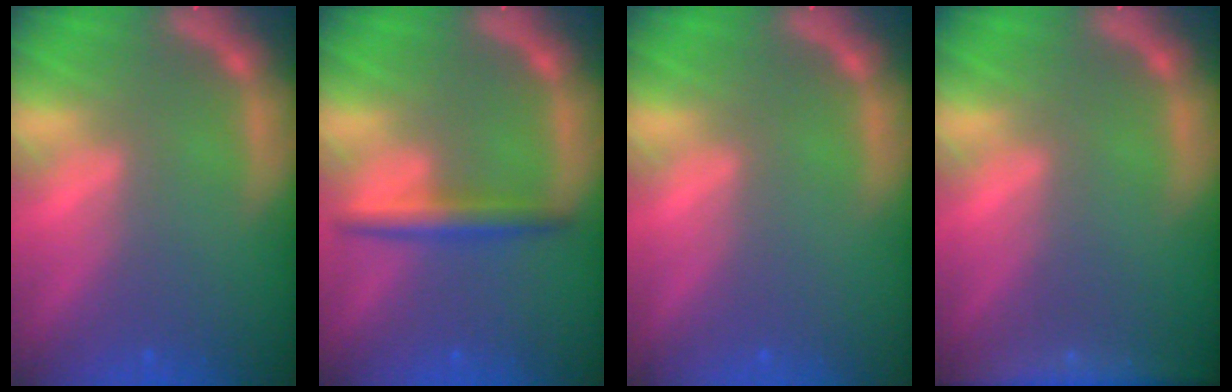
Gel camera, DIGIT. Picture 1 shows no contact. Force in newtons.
{"total": 3.0}
{"total": 0.0}
{"total": 6.5}